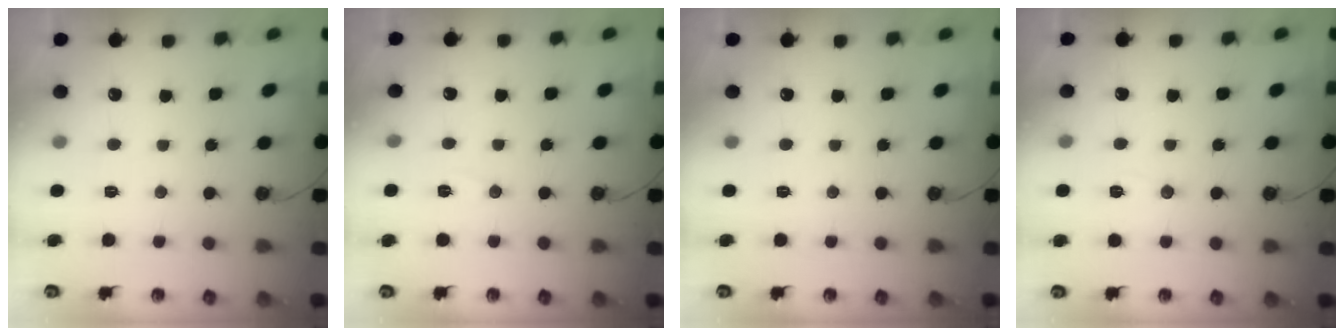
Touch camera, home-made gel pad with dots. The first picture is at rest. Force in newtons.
{"total": 6.1, "press": 4.1, "slide": 4.5}
{"total": 0.0}
{"total": 6.1, "press": 5.9, "slide": 1.2}